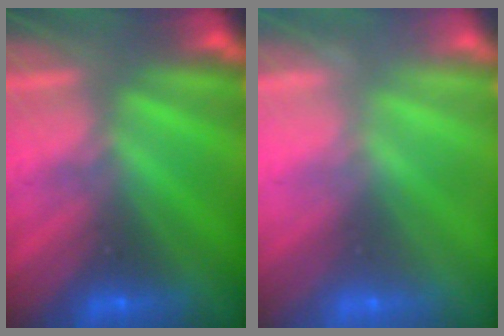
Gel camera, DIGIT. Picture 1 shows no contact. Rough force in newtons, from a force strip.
{"total": 2.4}